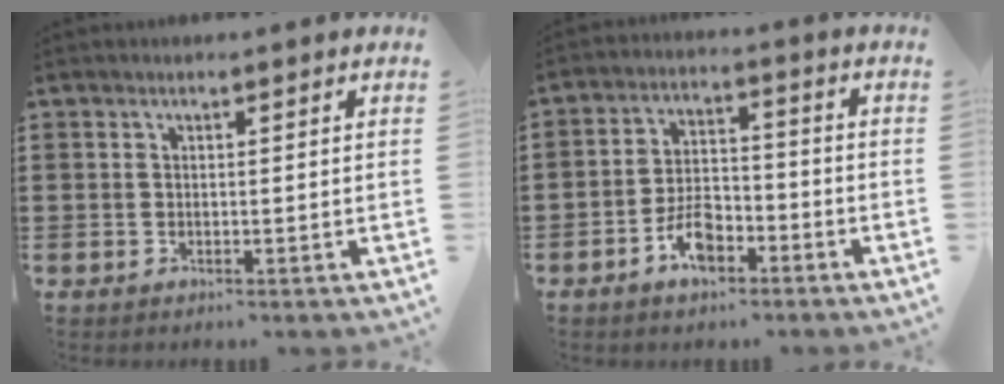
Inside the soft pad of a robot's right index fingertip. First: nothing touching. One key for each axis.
{"total": 6.3, "fx": -3.5, "fy": 3.1, "fz": 4.2, "tx": -0.086, "ty": 0.008, "tz": -0.068}